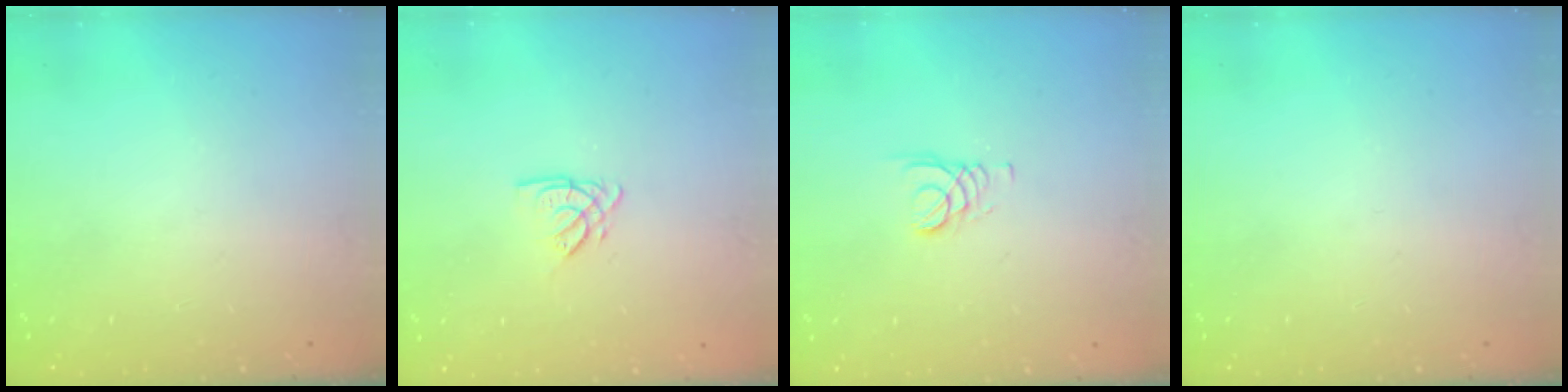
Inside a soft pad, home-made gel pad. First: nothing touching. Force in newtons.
{"total": 3.1, "press": 3.1, "slide": 0.3}
{"total": 1.6, "press": 1.6, "slide": 0.2}
{"total": 0.0}